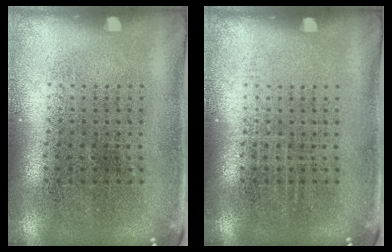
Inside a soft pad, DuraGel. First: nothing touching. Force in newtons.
{"total": 0.0}